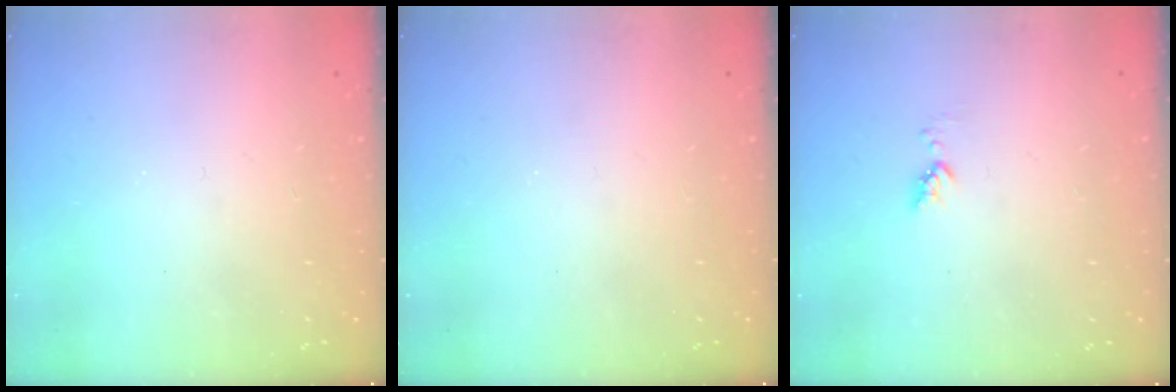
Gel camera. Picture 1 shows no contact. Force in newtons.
{"total": 0.0}
{"total": 3.3, "press": 3.3, "slide": 0.4}